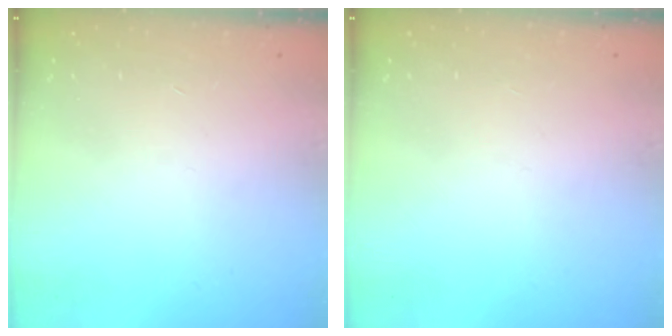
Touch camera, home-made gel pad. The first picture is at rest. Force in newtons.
{"total": 0.0}